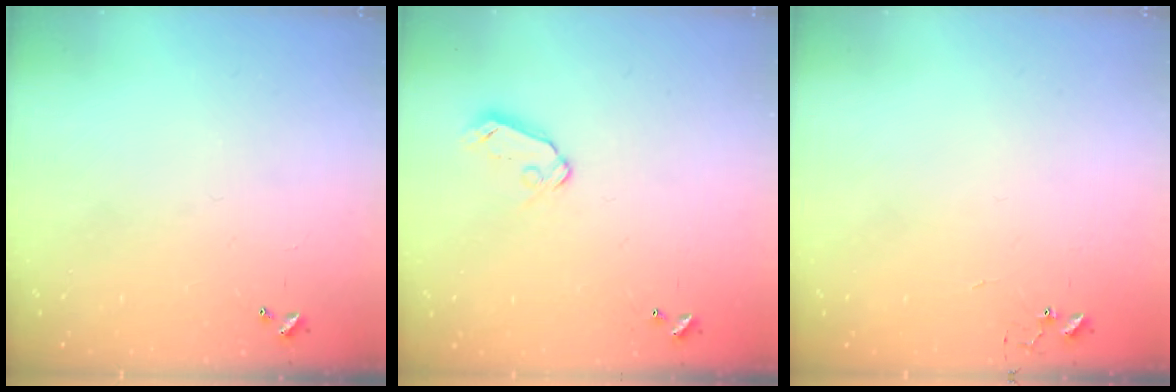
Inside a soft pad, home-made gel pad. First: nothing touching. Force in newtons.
{"total": 6.2, "press": 6.2, "slide": 0.6}
{"total": 5.2, "press": 5.2, "slide": 0.4}